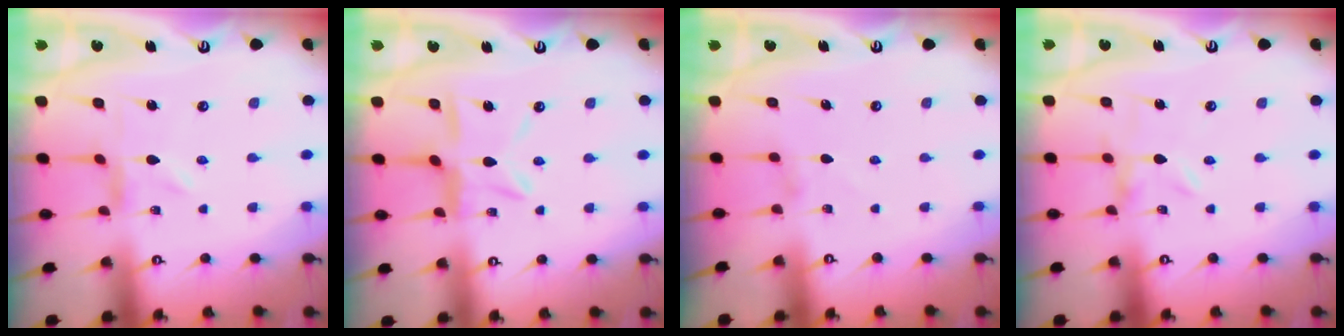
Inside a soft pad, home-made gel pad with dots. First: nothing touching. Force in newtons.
{"total": 9.5, "press": 9.5, "slide": 0.6}
{"total": 0.0}
{"total": 0.0}